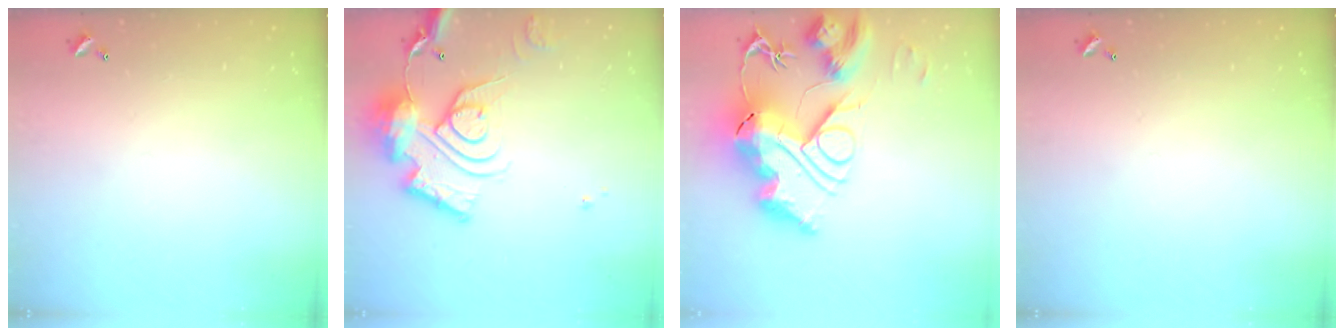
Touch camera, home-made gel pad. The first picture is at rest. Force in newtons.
{"total": 21.9, "press": 21.7, "slide": 2.3}
{"total": 0.7, "press": 0.7, "slide": 0.0}
{"total": 0.0}